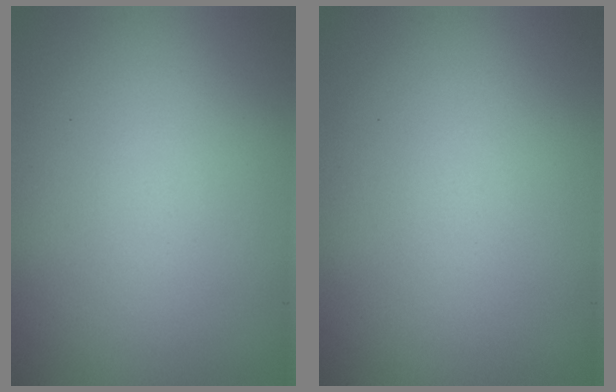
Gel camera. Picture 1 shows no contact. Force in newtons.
{"total": 0.0}